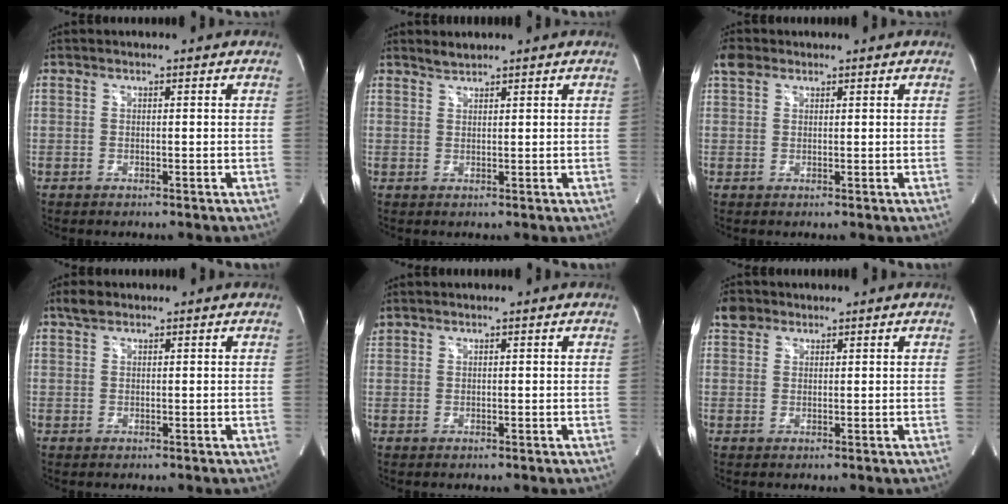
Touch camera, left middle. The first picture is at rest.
{"total": 1.4, "force": [1.4, 0.0, 0.1], "torque": [-0.008, 0.003, 0.031]}
{"total": 2.6, "force": [1.8, 1.7, 1.0], "torque": [-0.027, 0.020, 0.036]}
{"total": 1.9, "force": [1.5, 0.9, 0.8], "torque": [-0.021, 0.010, 0.028]}
{"total": 1.2, "force": [1.2, 0.3, 0.2], "torque": [-0.014, 0.017, 0.027]}
{"total": 2.9, "force": [2.0, 2.0, 0.5], "torque": [-0.013, 0.016, 0.035]}